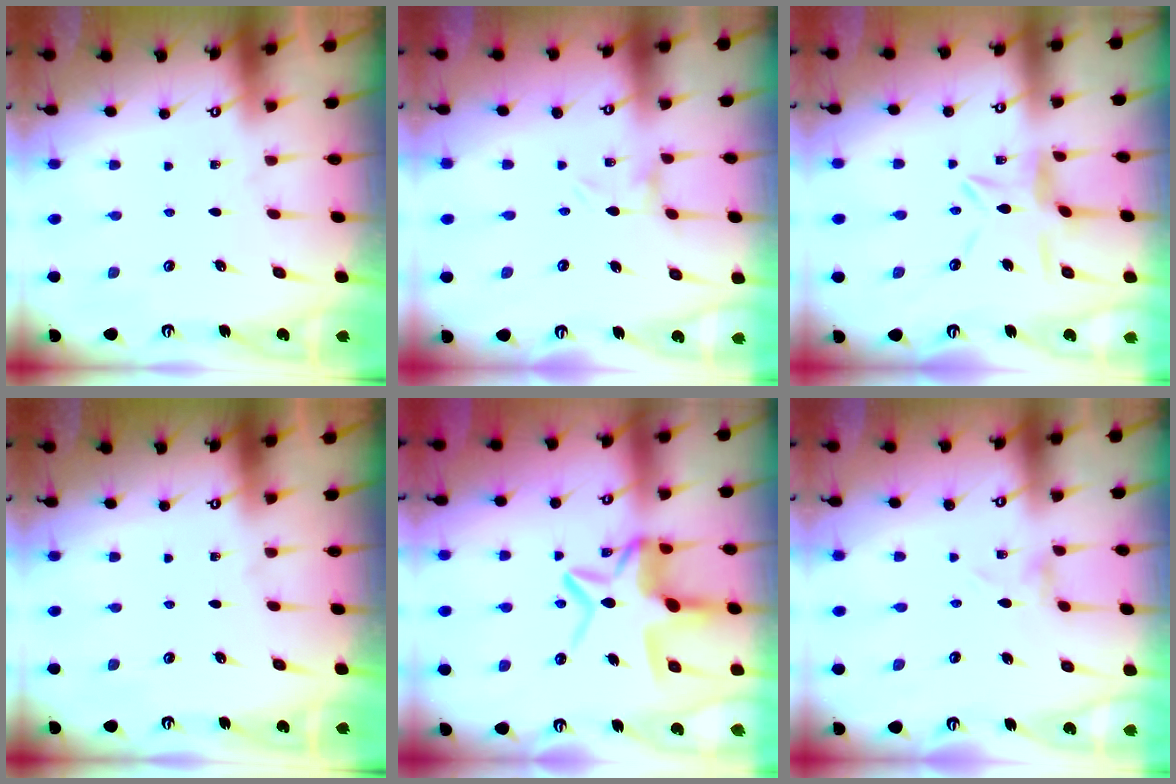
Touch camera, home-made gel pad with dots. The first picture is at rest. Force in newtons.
{"total": 0.0}
{"total": 8.2, "press": 8.2, "slide": 0.7}
{"total": 0.0}
{"total": 12.7, "press": 12.7, "slide": 1.4}
{"total": 0.0}